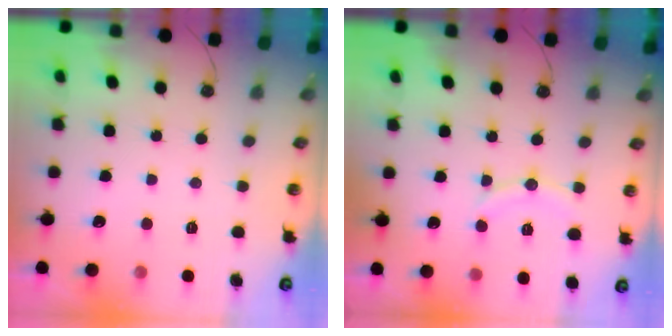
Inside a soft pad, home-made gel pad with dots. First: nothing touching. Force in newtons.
{"total": 8.1, "press": 8.1, "slide": 0.9}